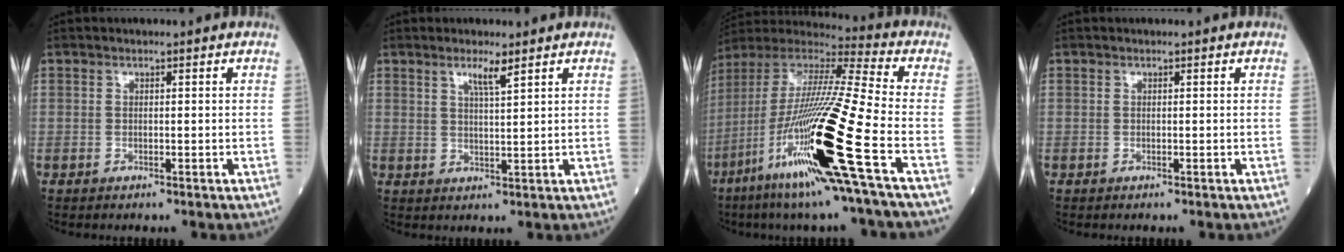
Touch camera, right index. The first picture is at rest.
{"total": 3.1, "force": [2.1, -0.1, 2.3], "torque": [-0.046, -0.004, 0.039]}
{"total": 24.8, "force": [-9.2, -0.1, 23.0], "torque": [-0.463, -0.052, -0.180]}
{"total": 0.0}